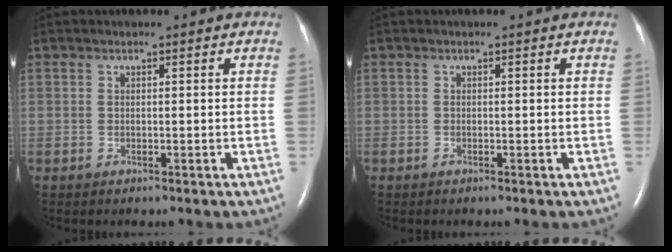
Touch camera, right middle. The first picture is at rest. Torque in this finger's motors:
{"motor_torque": [-0.04, -0.17, 0.03, 0.00]}